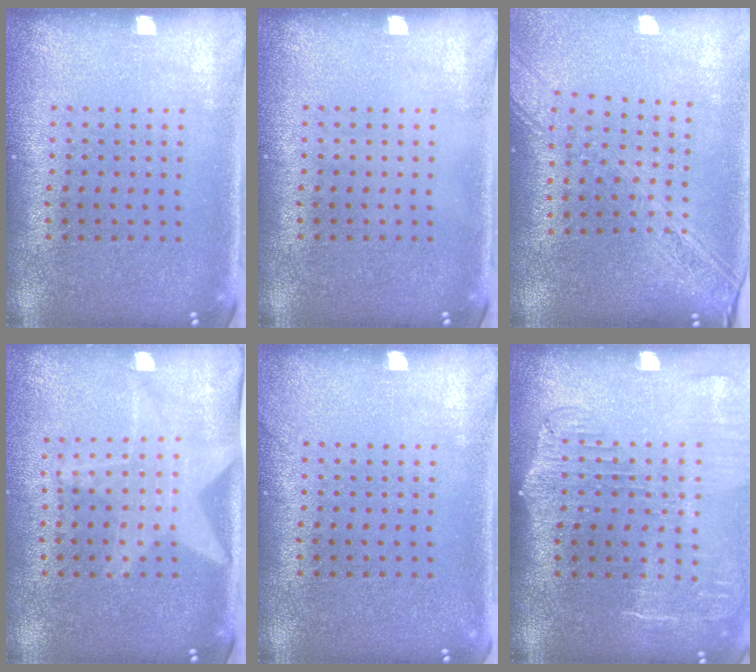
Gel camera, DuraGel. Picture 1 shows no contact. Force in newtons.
{"total": 0.0}
{"total": 2.1, "press": 1.8, "slide": 1.1}
{"total": 1.4, "press": 1.4, "slide": 0.2}
{"total": 0.5, "press": 0.5, "slide": 0.1}
{"total": 2.1, "press": 1.7, "slide": 1.2}